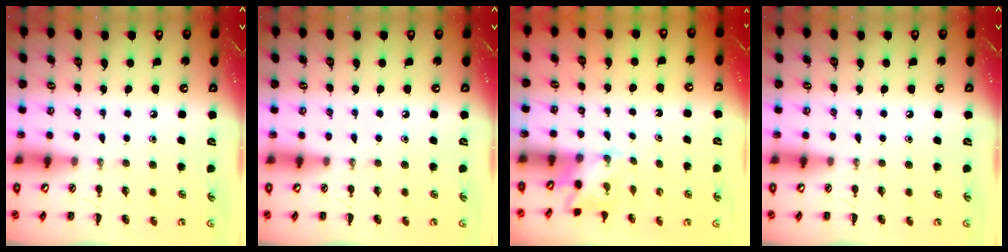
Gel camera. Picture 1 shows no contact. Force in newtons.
{"total": 0.0}
{"total": 1.6, "press": 1.5, "slide": 0.6}
{"total": 0.0}